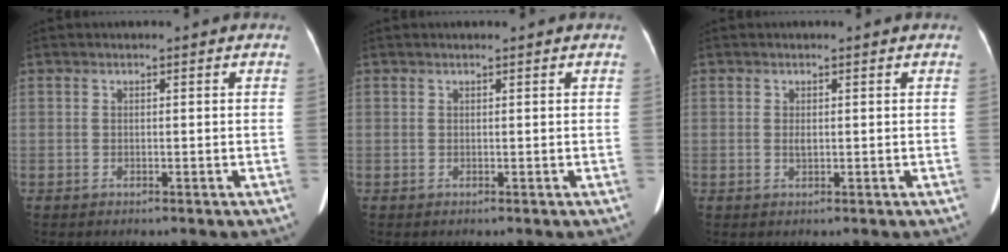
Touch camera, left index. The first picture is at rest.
{"total": 0.8, "force": [0.7, 0.0, 0.3], "torque": [-0.007, 0.010, 0.013]}
{"total": 0.9, "force": [0.2, 0.3, 0.8], "torque": [-0.015, -0.001, 0.005]}